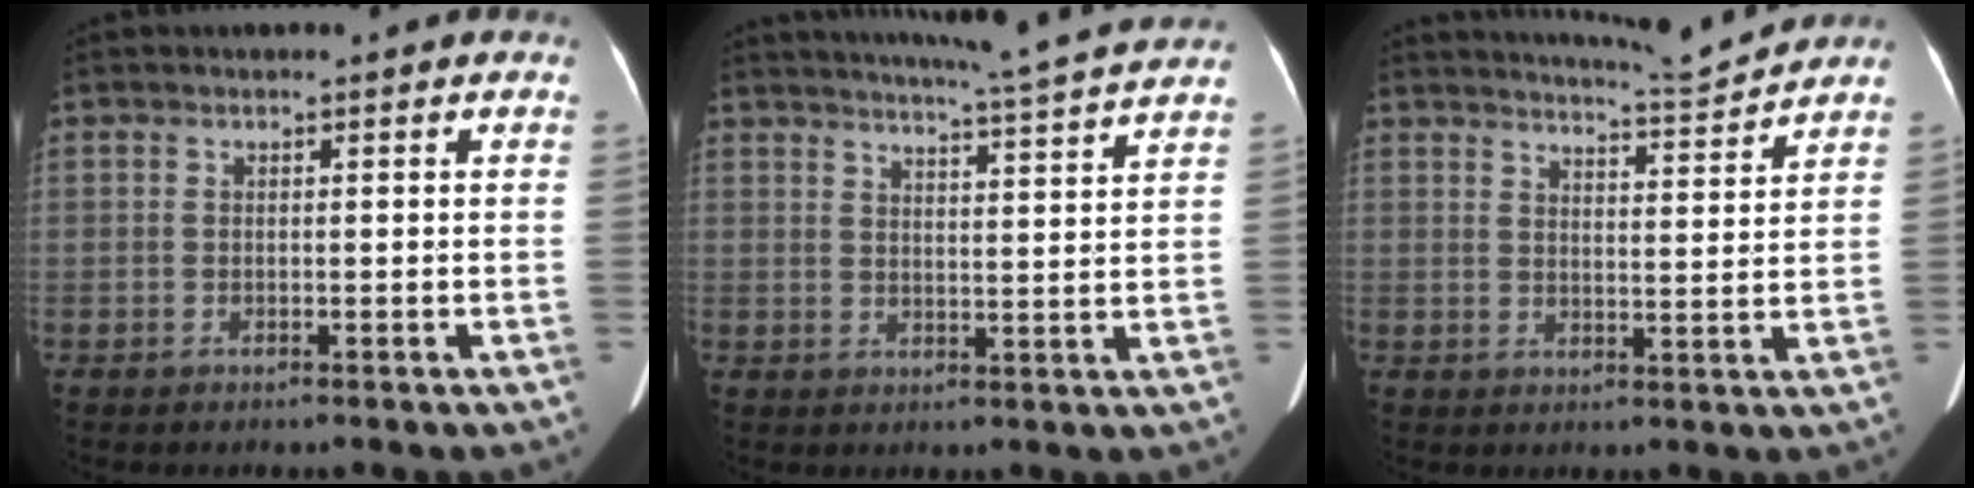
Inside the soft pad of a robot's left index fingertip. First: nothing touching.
{"total": 13.1, "force": [12.0, -1.7, 4.8], "torque": [-0.087, -0.017, 0.154]}
{"total": 7.5, "force": [7.3, -1.3, 1.0], "torque": [-0.030, -0.015, 0.111]}